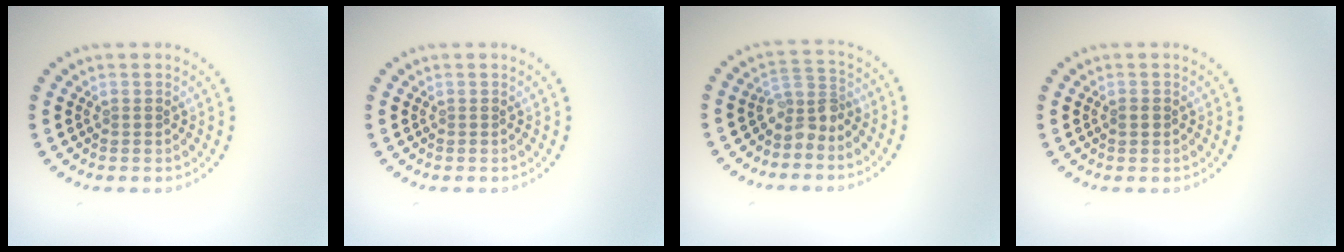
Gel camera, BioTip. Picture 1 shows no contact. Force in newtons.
{"total": 0.0}
{"total": 2.6, "press": 1.8, "slide": 1.8}
{"total": 1.0, "press": 1.0, "slide": 0.2}